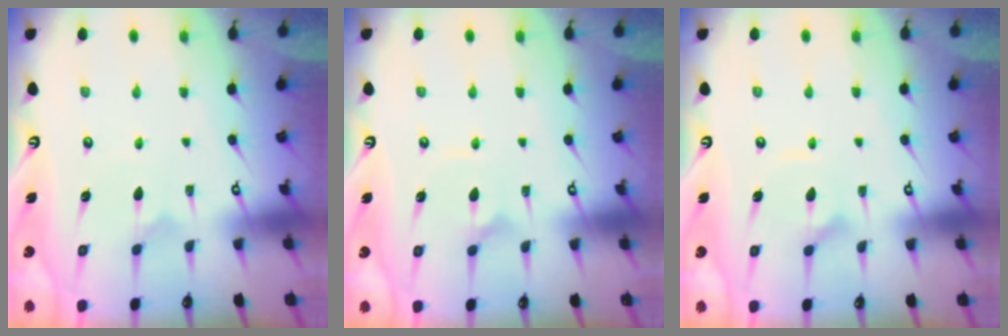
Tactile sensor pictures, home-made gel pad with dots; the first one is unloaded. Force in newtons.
{"total": 2.3, "press": 2.3, "slide": 0.1}
{"total": 3.8, "press": 3.8, "slide": 0.5}